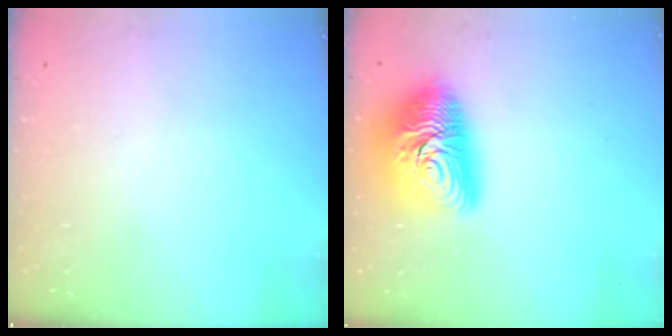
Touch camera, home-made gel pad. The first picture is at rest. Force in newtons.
{"total": 17.1, "press": 17.1, "slide": 1.1}